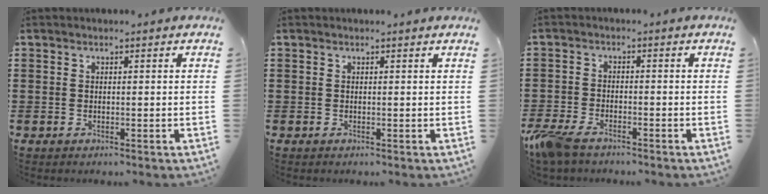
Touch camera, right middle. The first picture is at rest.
{"total": 0.0}
{"total": 4.4, "force": [-3.6, 1.2, 2.2], "torque": [-0.078, -0.013, -0.081]}